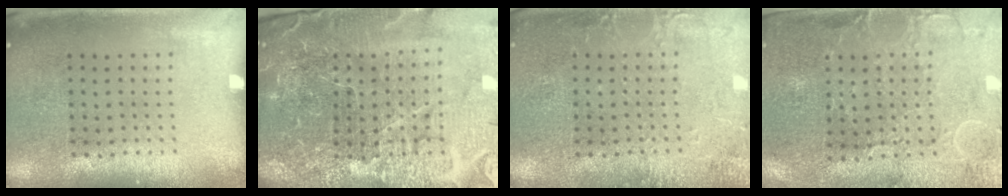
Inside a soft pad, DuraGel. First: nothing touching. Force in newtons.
{"total": 5.9, "press": 5.4, "slide": 2.3}
{"total": 2.5, "press": 2.5, "slide": 0.3}
{"total": 0.6, "press": 0.3, "slide": 0.5}